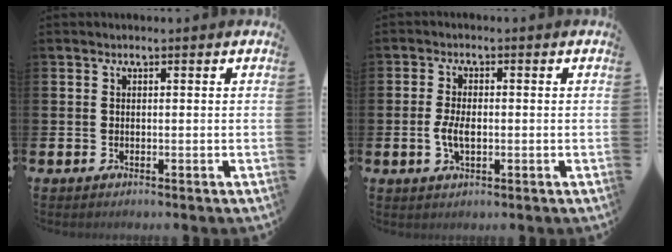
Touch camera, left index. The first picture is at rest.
{"total": 3.4, "force": [-0.4, 1.7, 3.0], "torque": [-0.059, 0.000, -0.012]}